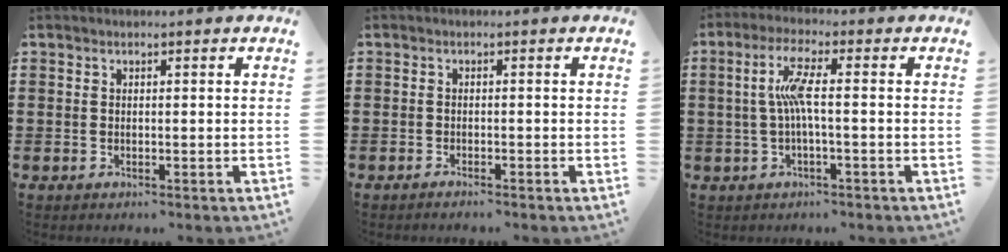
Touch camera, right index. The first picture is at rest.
{"total": 0.8, "force": [-0.8, -0.1, 0.2], "torque": [-0.006, -0.003, -0.015]}
{"total": 5.9, "force": [-0.2, 0.6, 5.9], "torque": [-0.125, -0.005, -0.014]}